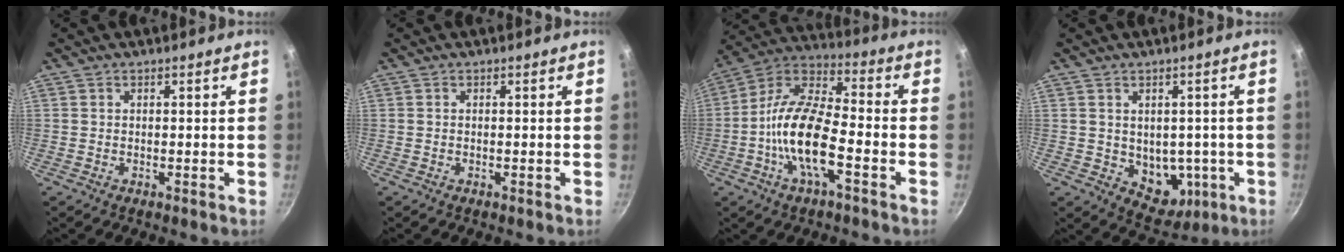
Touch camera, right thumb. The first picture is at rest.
{"total": 0.0}
{"total": 15.6, "force": [-4.8, 6.0, 13.6], "torque": [-0.252, 0.039, -0.110]}
{"total": 8.6, "force": [-1.0, 6.5, 5.5], "torque": [-0.038, -0.007, 0.005]}